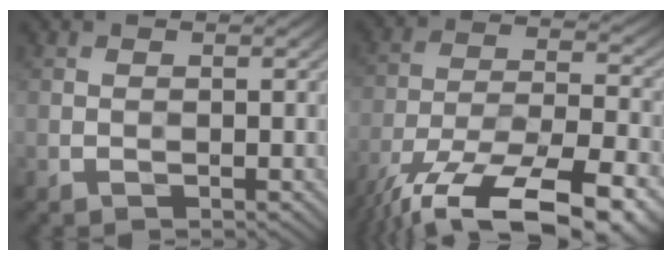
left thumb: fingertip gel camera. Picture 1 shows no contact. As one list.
[{"total": 19.0, "force": [-14.2, 6.8, 10.6], "torque": [-0.203, -0.045, -0.213]}]